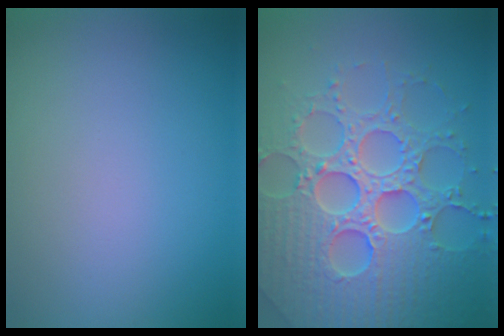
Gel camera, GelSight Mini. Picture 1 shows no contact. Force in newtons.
{"total": 8.0, "press": 7.8, "slide": 1.8}